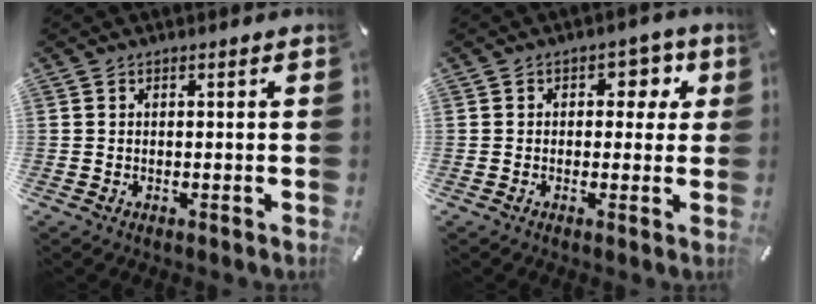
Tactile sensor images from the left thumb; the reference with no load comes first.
{"total": 5.3, "force": [1.1, 4.2, 3.1], "torque": [-0.021, -0.003, 0.009]}